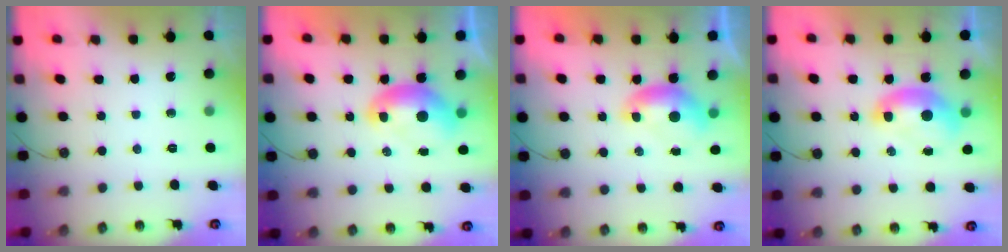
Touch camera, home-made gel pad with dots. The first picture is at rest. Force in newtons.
{"total": 2.1, "press": 2.0, "slide": 0.6}
{"total": 0.0}
{"total": 2.4, "press": 2.3, "slide": 0.6}